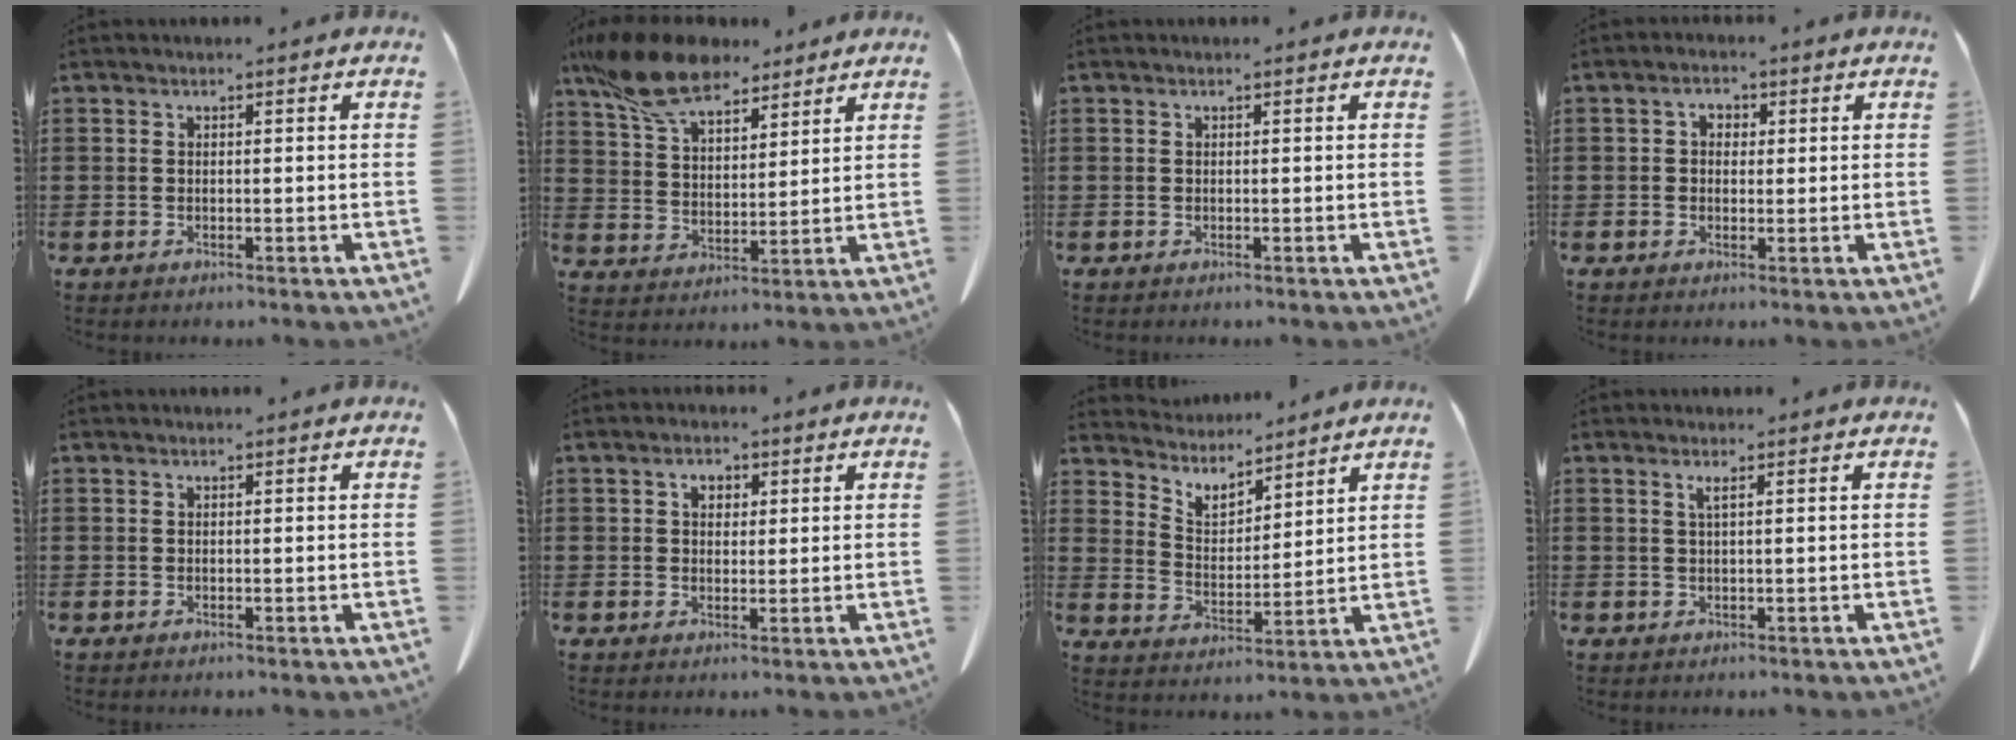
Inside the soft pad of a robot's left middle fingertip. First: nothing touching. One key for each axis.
{"total": 12.3, "fx": 9.6, "fy": 4.3, "fz": 6.3, "tx": -0.152, "ty": -0.017, "tz": 0.183}
{"total": 0.0}
{"total": 2.0, "fx": 0.3, "fy": 1.7, "fz": 1.1, "tx": -0.026, "ty": 0.009, "tz": 0.003}
{"total": 0.0}
{"total": 2.7, "fx": 1.0, "fy": 1.9, "fz": 1.5, "tx": -0.029, "ty": 0.007, "tz": 0.015}
{"total": 4.8, "fx": 4.6, "fy": 1.4, "fz": 0.1, "tx": -0.029, "ty": -0.032, "tz": 0.080}
{"total": 1.1, "fx": 0.5, "fy": 0.1, "fz": 1.1, "tx": -0.023, "ty": 0.000, "tz": 0.008}